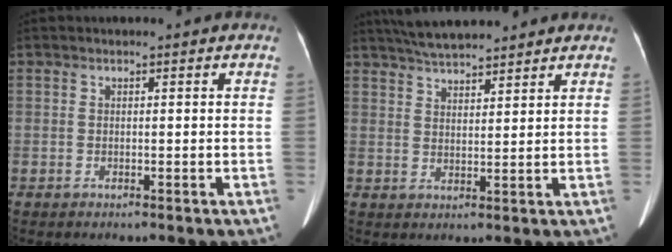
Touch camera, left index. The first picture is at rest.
{"total": 8.1, "force": [7.2, 1.7, 3.2], "torque": [-0.052, 0.024, 0.114]}